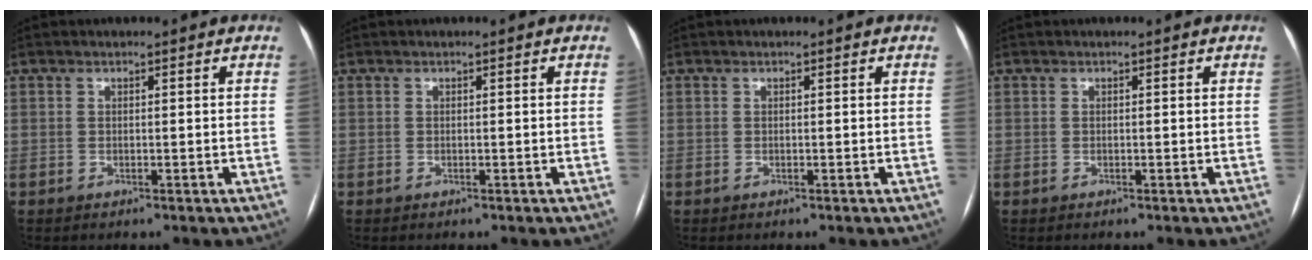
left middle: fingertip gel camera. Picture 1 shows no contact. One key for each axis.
{"total": 0.0}
{"total": 0.0}
{"total": 0.0}